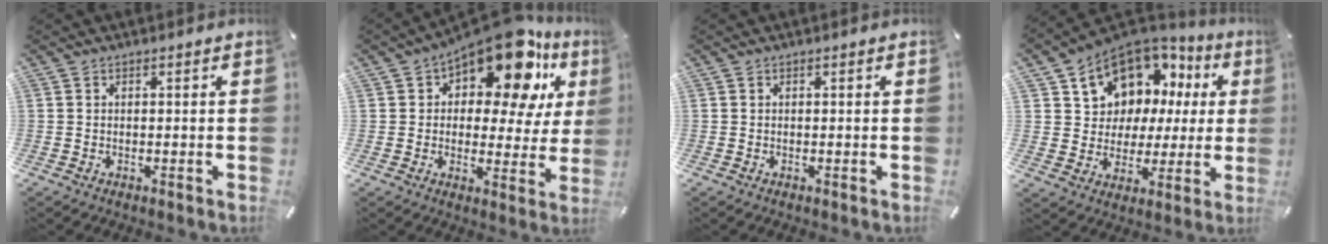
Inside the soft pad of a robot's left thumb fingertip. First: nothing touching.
{"total": 17.9, "force": [11.7, 7.8, 11.1], "torque": [-0.163, -0.086, 0.194]}
{"total": 0.0}
{"total": 11.6, "force": [6.7, 9.0, 2.8], "torque": [-0.068, -0.058, 0.130]}